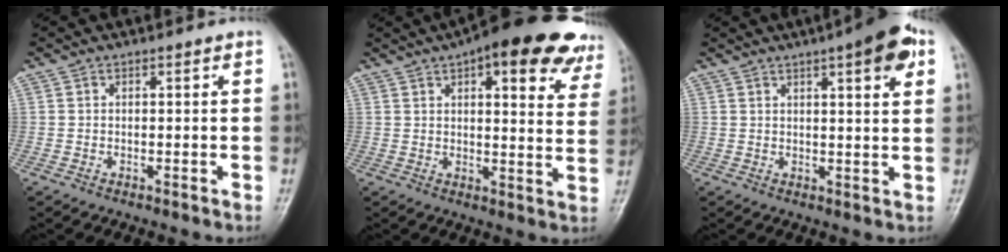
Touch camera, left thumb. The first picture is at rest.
{"total": 22.4, "force": [14.1, 8.1, 15.4], "torque": [-0.165, -0.024, 0.162]}
{"total": 8.8, "force": [4.4, 2.0, 7.4], "torque": [-0.083, -0.008, 0.055]}